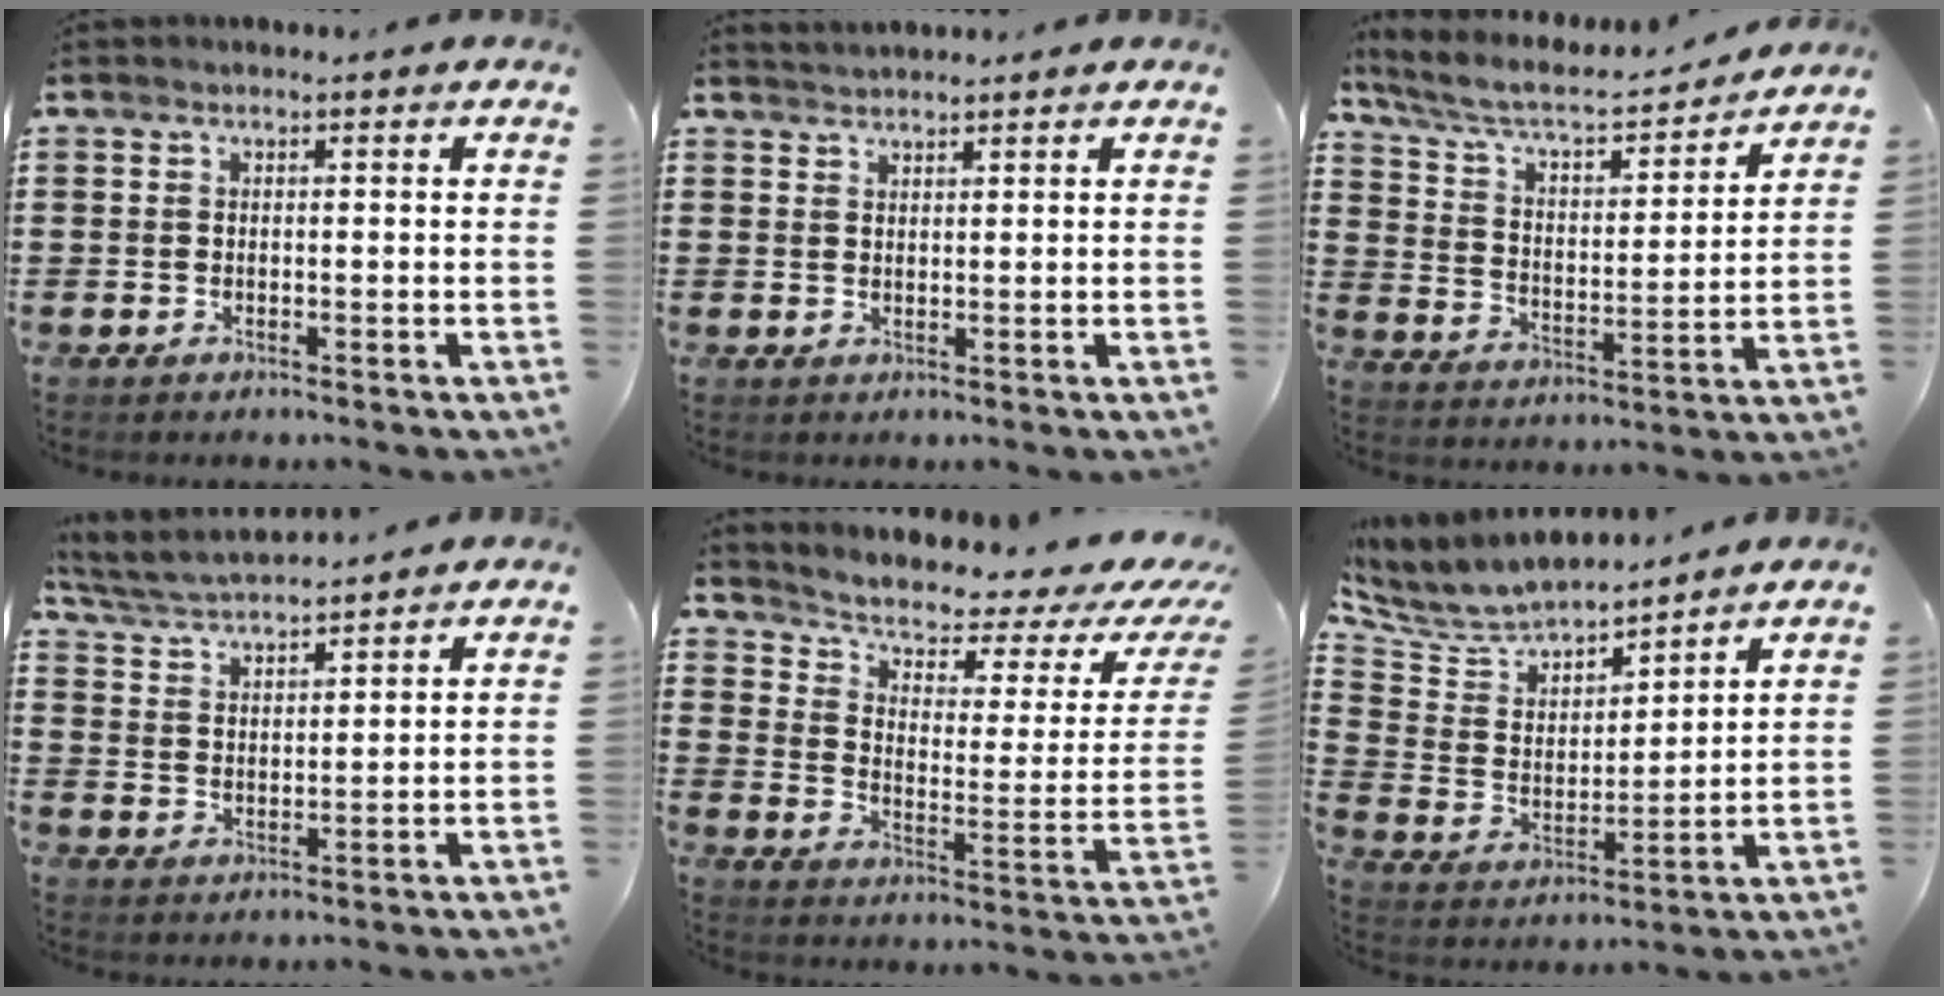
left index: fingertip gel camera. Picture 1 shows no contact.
{"total": 1.4, "force": [1.4, 0.0, 0.0], "torque": [-0.003, 0.002, 0.029]}
{"total": 5.8, "force": [4.9, 1.3, 2.9], "torque": [-0.077, -0.030, 0.075]}
{"total": 4.5, "force": [4.4, 0.1, 1.0], "torque": [-0.037, -0.021, 0.076]}
{"total": 4.1, "force": [2.7, 1.6, 2.6], "torque": [-0.067, -0.021, 0.039]}
{"total": 6.4, "force": [6.1, 1.5, 0.9], "torque": [-0.058, -0.047, 0.103]}